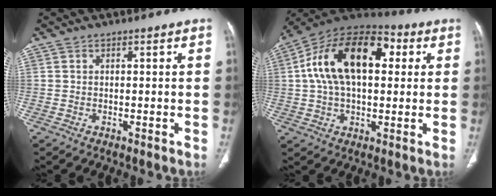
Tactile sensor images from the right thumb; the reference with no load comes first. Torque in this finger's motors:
{"motor_torque": [2.45, 2.56, 0.60, -0.16, 0.35]}